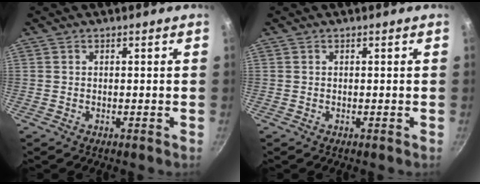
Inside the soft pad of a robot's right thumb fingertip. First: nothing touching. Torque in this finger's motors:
{"motor_torque": [0.00, 0.00, 0.00, 0.00, 0.00]}